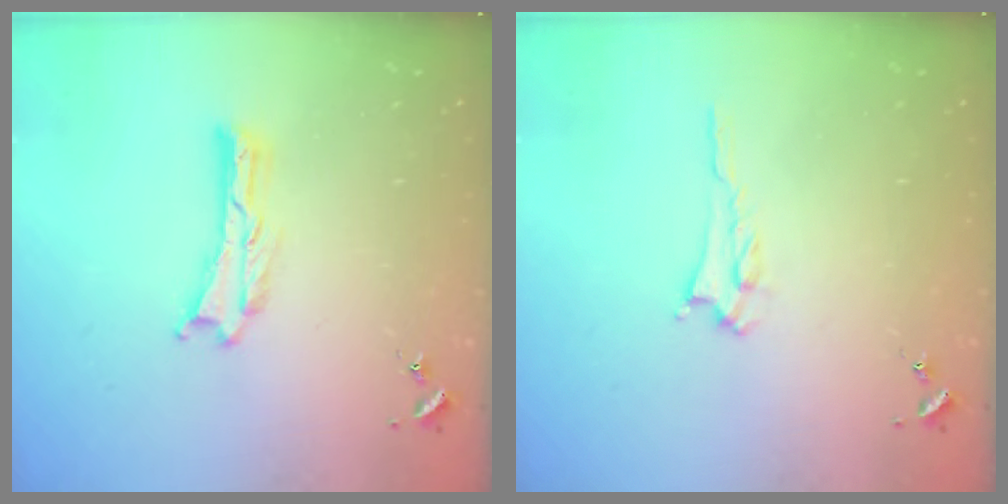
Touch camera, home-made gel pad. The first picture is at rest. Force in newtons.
{"total": 2.2, "press": 2.2, "slide": 0.3}